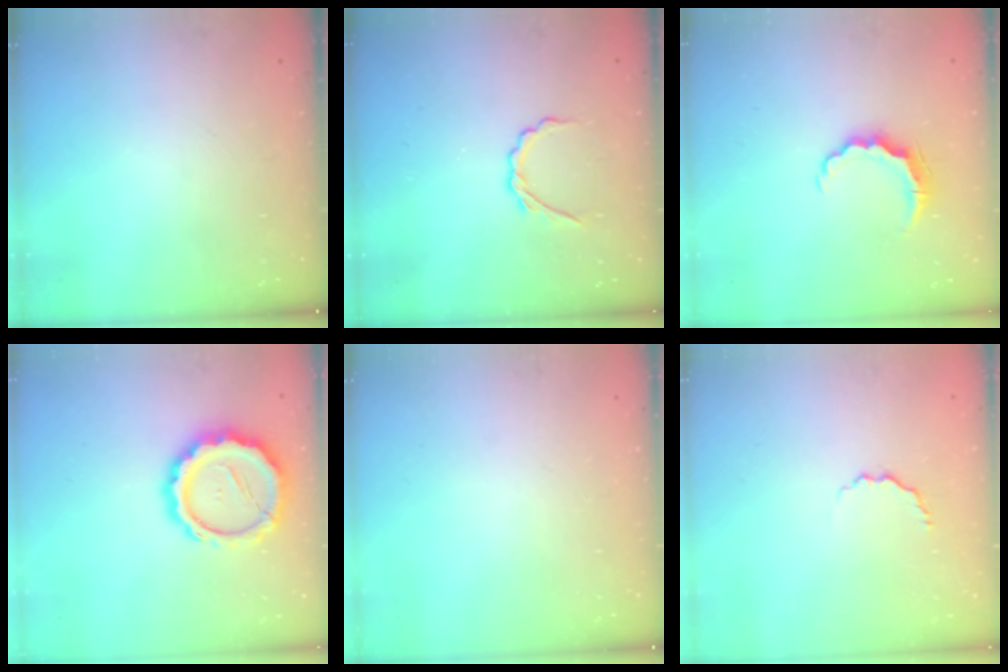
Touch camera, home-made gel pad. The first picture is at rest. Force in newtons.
{"total": 2.7, "press": 2.6, "slide": 0.8}
{"total": 5.9, "press": 5.9, "slide": 0.5}
{"total": 14.1, "press": 13.9, "slide": 2.6}
{"total": 0.0}
{"total": 4.4, "press": 4.3, "slide": 1.0}